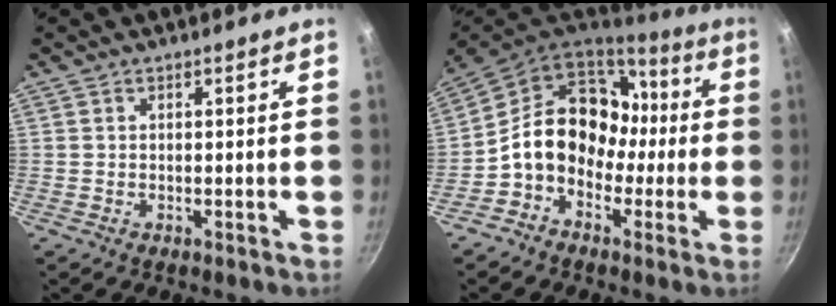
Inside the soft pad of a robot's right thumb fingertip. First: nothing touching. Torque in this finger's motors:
{"motor_torque": [-0.34, 1.83, 1.47, -0.77, 0.17]}